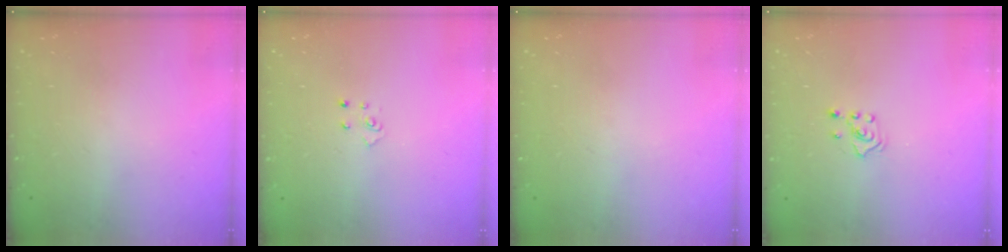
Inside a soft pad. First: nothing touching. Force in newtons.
{"total": 2.6, "press": 2.6, "slide": 0.3}
{"total": 0.0}
{"total": 2.4, "press": 2.2, "slide": 0.8}